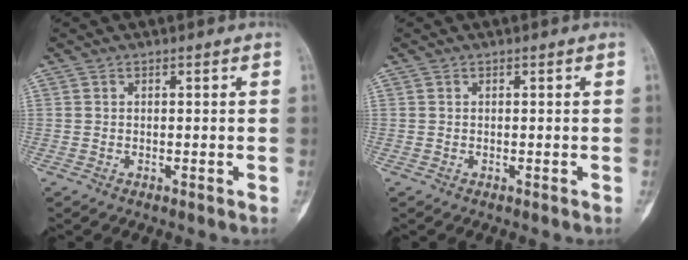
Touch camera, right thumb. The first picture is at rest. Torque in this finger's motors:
{"motor_torque": [0.01, 0.00, 0.00, 0.00, 0.03]}